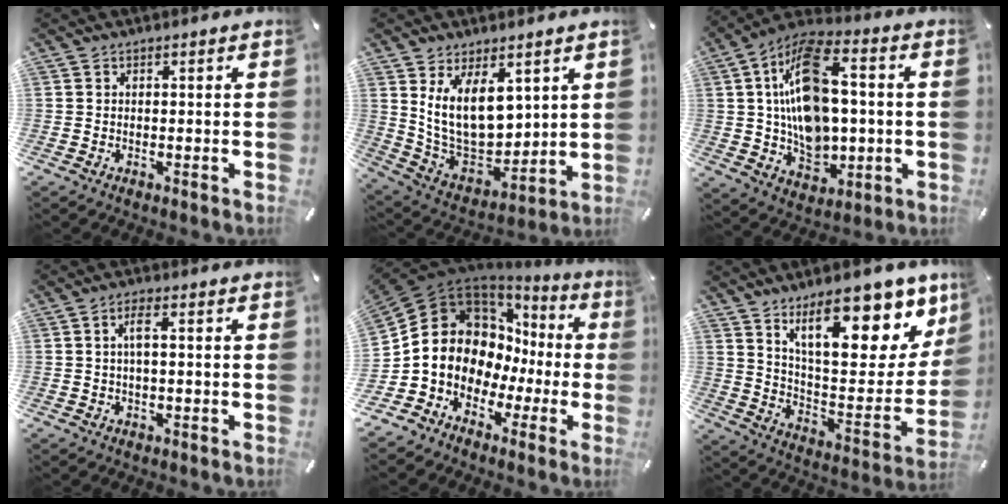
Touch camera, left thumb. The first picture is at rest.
{"total": 14.3, "force": [5.9, 9.2, 9.2], "torque": [-0.183, -0.051, 0.112]}
{"total": 17.7, "force": [2.0, 12.0, 12.9], "torque": [-0.246, 0.003, 0.035]}
{"total": 3.5, "force": [0.4, 1.0, 3.4], "torque": [-0.066, 0.007, 0.005]}
{"total": 11.8, "force": [0.6, 11.0, 4.2], "torque": [-0.096, -0.037, 0.018]}
{"total": 23.6, "force": [15.0, 9.6, 15.5], "torque": [-0.215, -0.098, 0.249]}